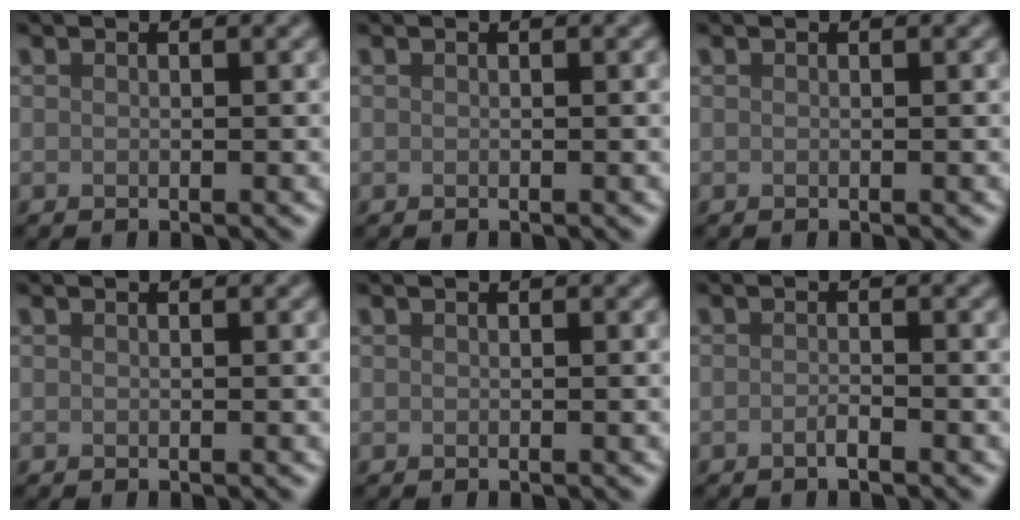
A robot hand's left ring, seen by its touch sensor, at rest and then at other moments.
{"total": 0.0}
{"total": 0.0}
{"total": 0.0}
{"total": 0.0}
{"total": 0.9, "force": [-0.6, 0.2, 0.7], "torque": [-0.014, 0.001, -0.012]}